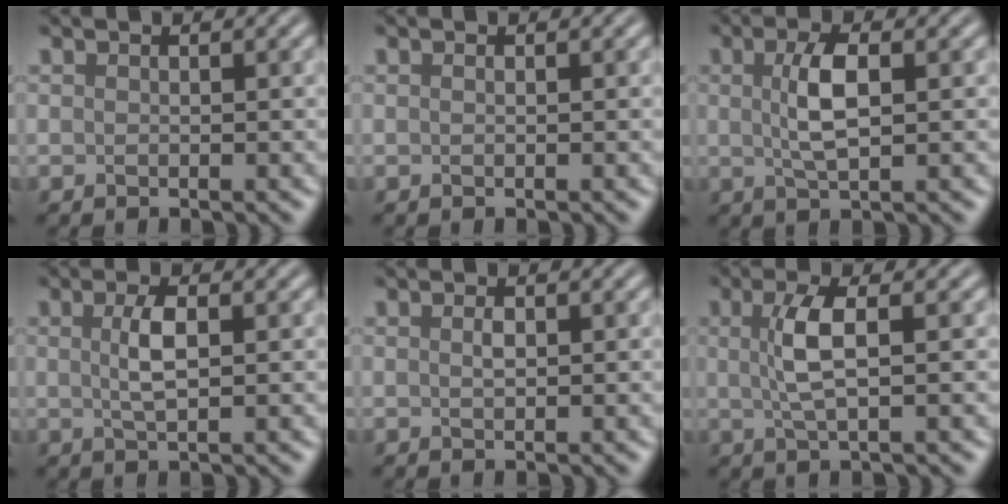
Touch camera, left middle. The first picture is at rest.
{"total": 0.0}
{"total": 3.6, "force": [0.6, 1.2, 3.4], "torque": [-0.076, 0.004, 0.011]}
{"total": 2.5, "force": [0.4, 0.7, 2.4], "torque": [-0.055, 0.005, 0.009]}
{"total": 0.9, "force": [0.1, 0.4, 0.8], "torque": [-0.018, 0.002, 0.003]}
{"total": 3.4, "force": [0.5, 0.7, 3.2], "torque": [-0.073, 0.007, 0.011]}